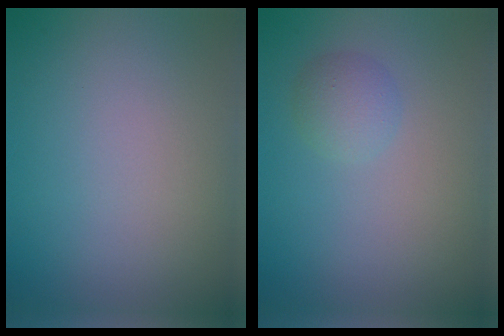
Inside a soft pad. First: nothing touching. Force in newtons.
{"total": 1.8, "press": 1.8, "slide": 0.0}